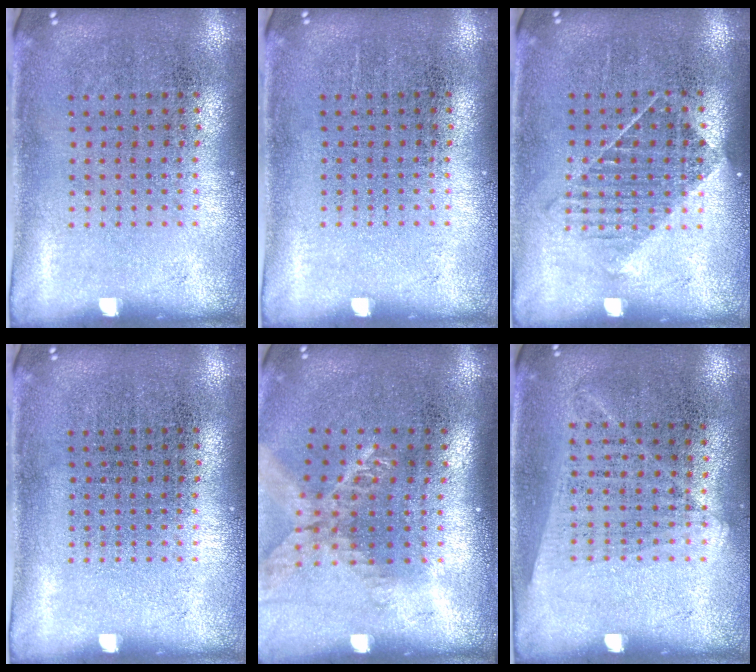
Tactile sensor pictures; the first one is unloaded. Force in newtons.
{"total": 0.0}
{"total": 1.1, "press": 0.9, "slide": 0.6}
{"total": 0.0}
{"total": 1.7, "press": 1.3, "slide": 1.0}
{"total": 1.2, "press": 1.1, "slide": 0.6}